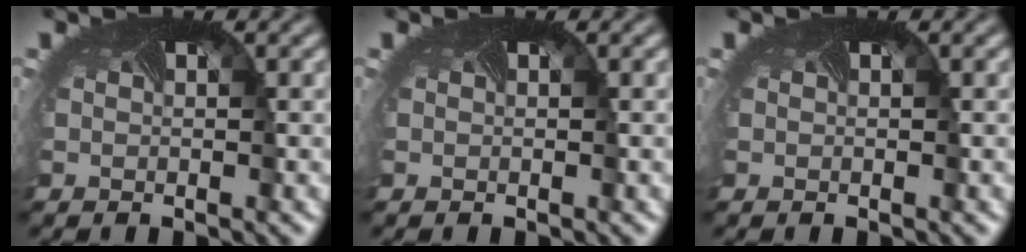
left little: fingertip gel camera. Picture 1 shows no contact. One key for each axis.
{"total": 0.0}
{"total": 0.0}